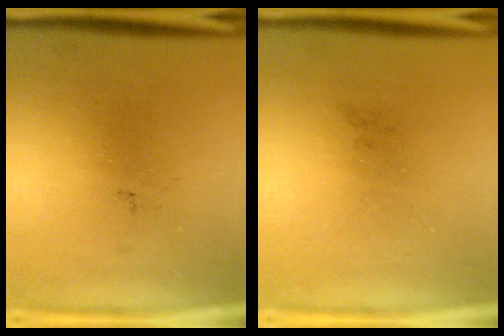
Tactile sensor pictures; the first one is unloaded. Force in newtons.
{"total": 0.0}